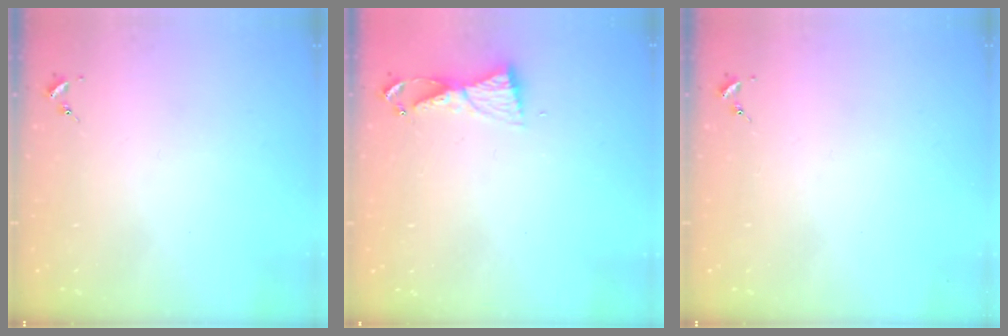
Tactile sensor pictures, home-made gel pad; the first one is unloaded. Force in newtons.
{"total": 5.4, "press": 5.4, "slide": 0.5}
{"total": 0.0}